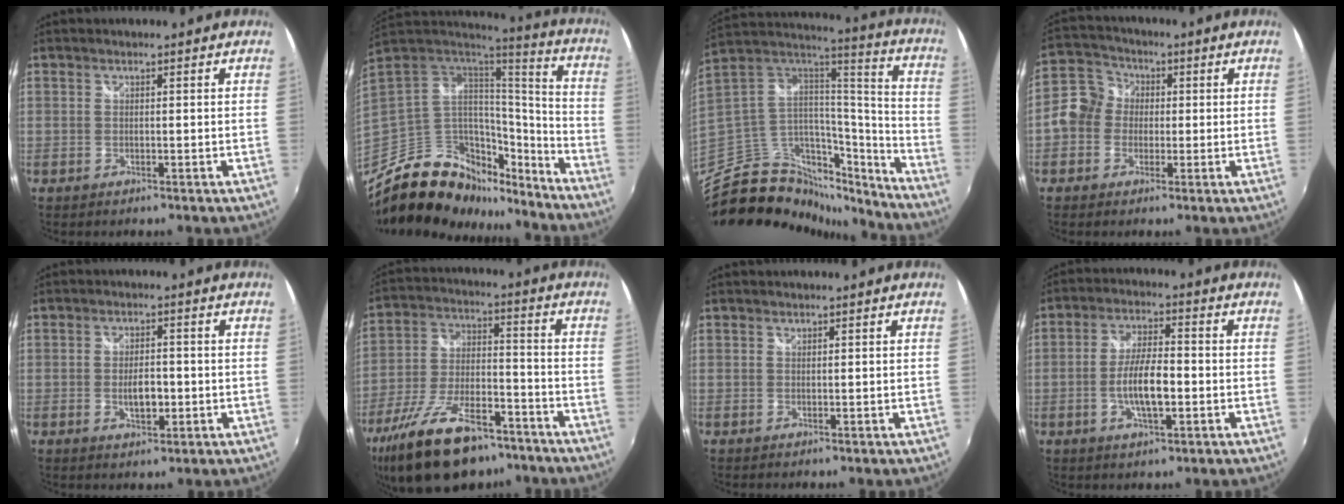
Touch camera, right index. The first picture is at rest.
{"total": 23.0, "force": [-15.4, 12.8, 11.4], "torque": [-0.222, 0.031, -0.237]}
{"total": 25.1, "force": [-19.3, 11.9, 10.8], "torque": [-0.199, 0.041, -0.304]}
{"total": 7.2, "force": [-1.3, 6.5, 2.6], "torque": [-0.057, 0.026, -0.041]}
{"total": 4.5, "force": [-0.9, 2.3, 3.7], "torque": [-0.069, -0.003, -0.012]}
{"total": 21.4, "force": [-14.9, 9.4, 12.2], "torque": [-0.243, -0.017, -0.242]}
{"total": 0.0}
{"total": 8.1, "force": [-2.0, 2.5, 7.4], "torque": [-0.144, -0.001, -0.034]}